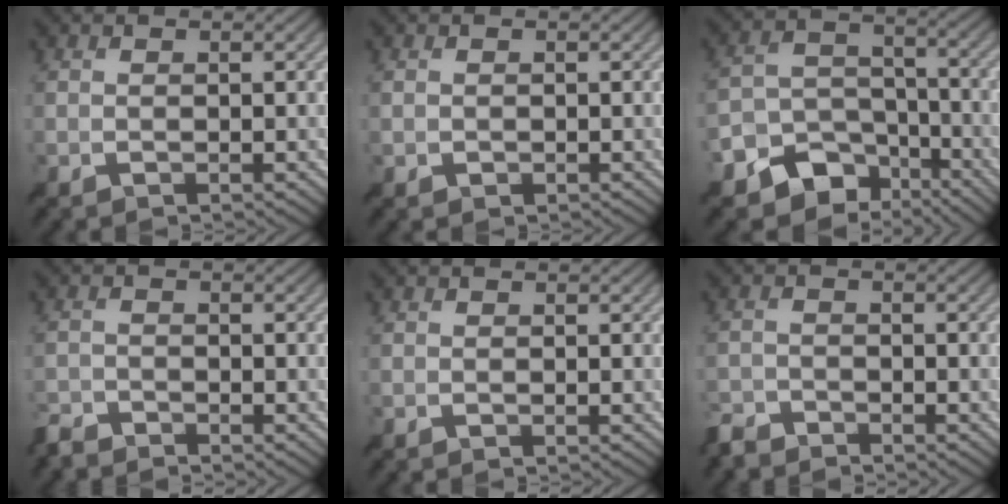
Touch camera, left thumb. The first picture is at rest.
{"total": 0.9, "force": [-0.2, 0.8, 0.4], "torque": [-0.007, -0.004, -0.004]}
{"total": 11.4, "force": [-7.9, 7.5, 3.4], "torque": [-0.084, -0.005, -0.125]}
{"total": 2.6, "force": [-2.5, 0.6, 0.3], "torque": [-0.007, -0.007, -0.061]}
{"total": 0.0}
{"total": 2.9, "force": [-2.8, 0.8, 0.4], "torque": [-0.008, -0.006, -0.066]}